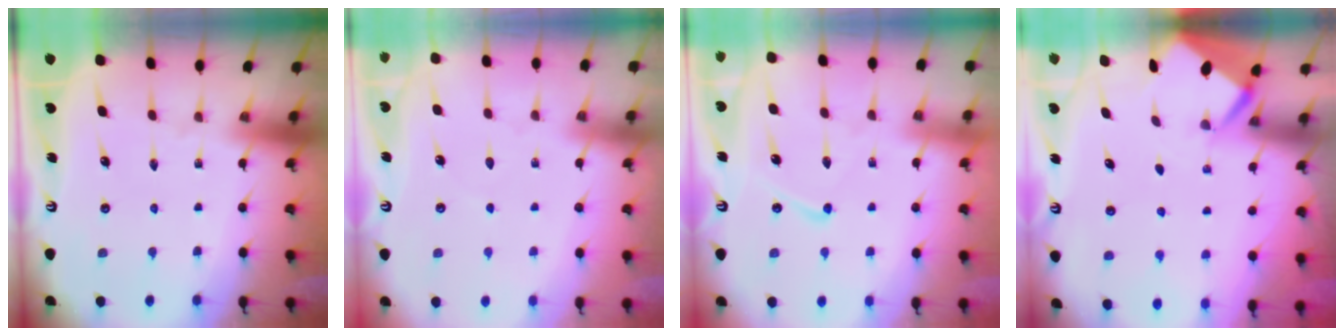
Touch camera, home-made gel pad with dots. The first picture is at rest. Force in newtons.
{"total": 2.5, "press": 2.5, "slide": 0.4}
{"total": 7.6, "press": 7.5, "slide": 0.8}
{"total": 2.7, "press": 2.7, "slide": 0.3}